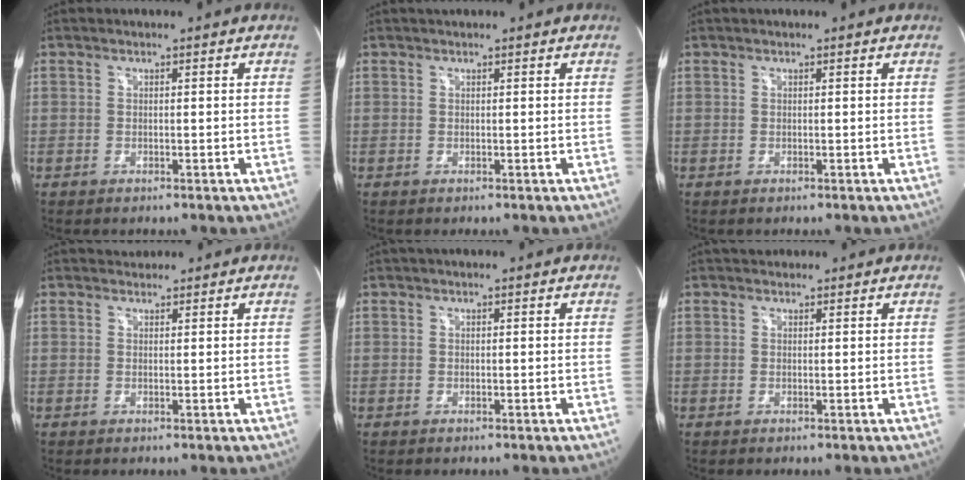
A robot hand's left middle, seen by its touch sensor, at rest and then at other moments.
{"total": 1.0, "force": [0.8, 0.2, 0.4], "torque": [-0.011, 0.018, 0.015]}
{"total": 0.8, "force": [0.7, 0.2, 0.4], "torque": [-0.010, 0.019, 0.011]}
{"total": 1.3, "force": [1.2, 0.5, -0.2], "torque": [-0.002, 0.008, 0.019]}
{"total": 1.6, "force": [1.2, 0.3, 0.9], "torque": [-0.012, 0.027, 0.018]}
{"total": 1.9, "force": [1.7, 0.9, 0.3], "torque": [-0.004, 0.022, 0.025]}